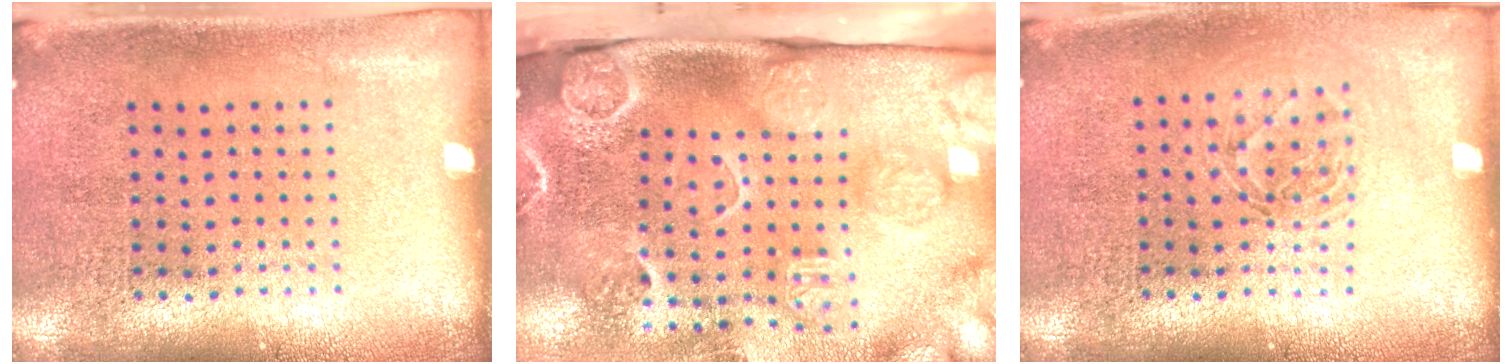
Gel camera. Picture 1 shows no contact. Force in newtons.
{"total": 4.8, "press": 3.4, "slide": 3.4}
{"total": 1.3, "press": 1.2, "slide": 0.6}